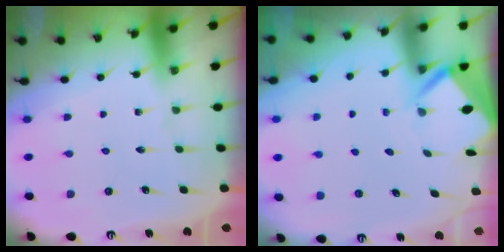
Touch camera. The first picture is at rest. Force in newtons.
{"total": 2.8, "press": 2.8, "slide": 0.1}